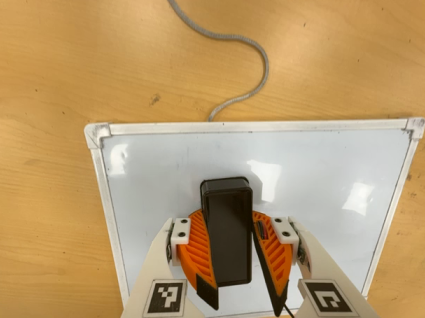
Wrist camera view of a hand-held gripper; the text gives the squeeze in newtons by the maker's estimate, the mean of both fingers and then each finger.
{"total": 14.1, "left": 16.0, "right": 12.1}